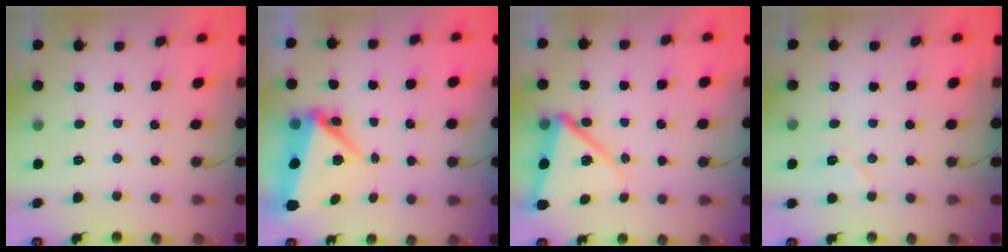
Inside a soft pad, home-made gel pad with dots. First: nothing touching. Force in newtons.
{"total": 7.2, "press": 6.9, "slide": 1.8}
{"total": 11.5, "press": 11.4, "slide": 1.3}
{"total": 6.2, "press": 6.1, "slide": 1.3}